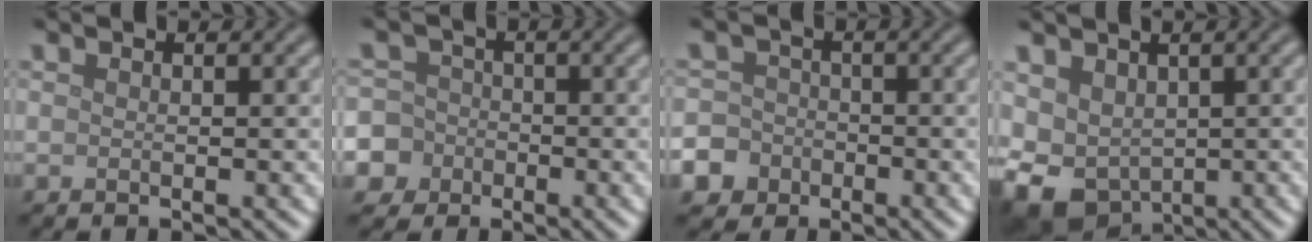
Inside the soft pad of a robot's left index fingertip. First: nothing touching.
{"total": 8.1, "force": [-3.5, 7.2, 1.4], "torque": [-0.040, -0.011, -0.095]}
{"total": 7.4, "force": [-4.0, 6.1, 1.2], "torque": [-0.030, -0.020, -0.090]}
{"total": 6.1, "force": [-0.9, 4.6, 3.9], "torque": [-0.082, -0.016, -0.007]}